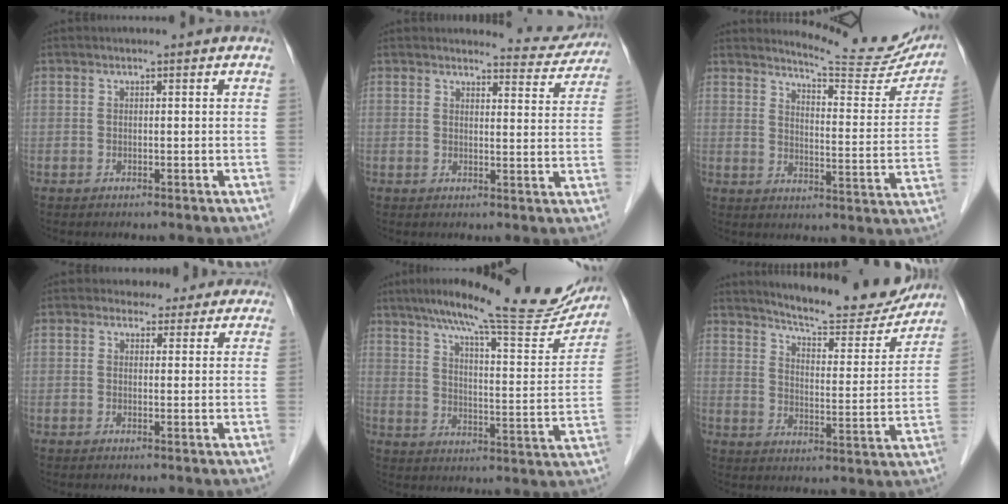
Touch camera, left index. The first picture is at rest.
{"total": 6.0, "force": [5.9, 0.8, -0.5], "torque": [0.009, -0.021, 0.056]}
{"total": 15.5, "force": [14.8, 1.8, 4.4], "torque": [-0.054, -0.063, 0.172]}
{"total": 4.4, "force": [3.7, 2.4, 0.2], "torque": [0.008, 0.007, 0.034]}
{"total": 24.4, "force": [20.5, 3.2, 12.8], "torque": [-0.192, -0.017, 0.270]}
{"total": 16.7, "force": [15.6, 2.3, 5.6], "torque": [-0.078, -0.036, 0.206]}